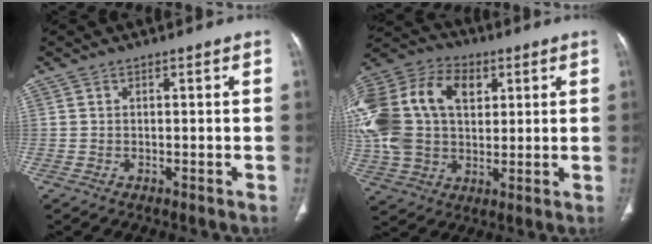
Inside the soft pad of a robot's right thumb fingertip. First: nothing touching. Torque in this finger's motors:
{"motor_torque": [2.45, 2.55, 1.44, -0.16, 0.53]}